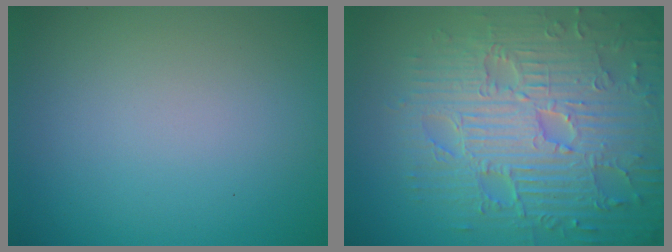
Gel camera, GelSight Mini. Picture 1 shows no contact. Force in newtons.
{"total": 9.5, "press": 6.9, "slide": 6.6}